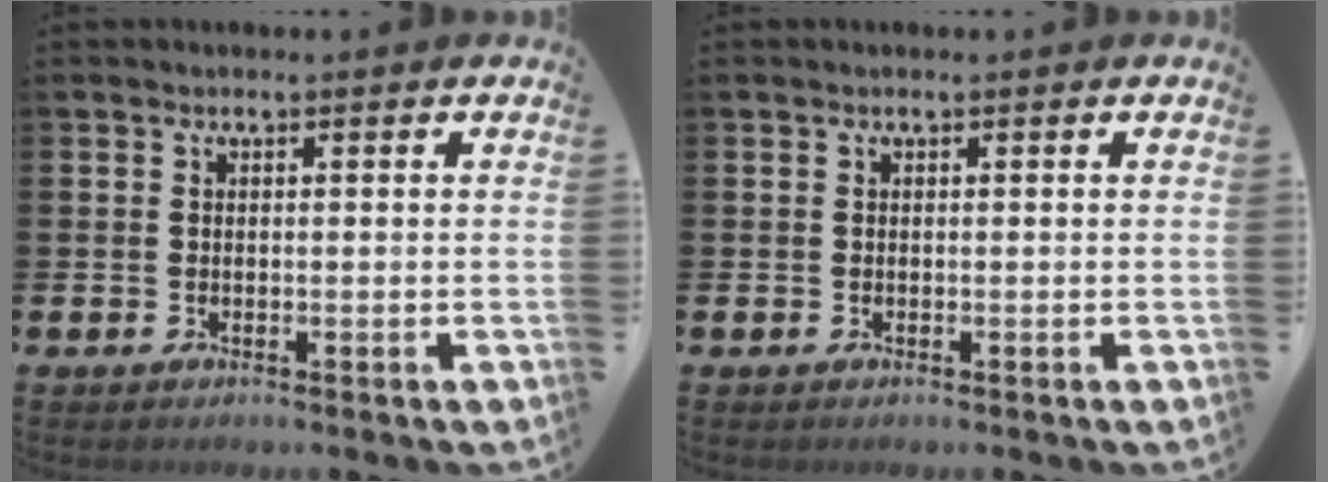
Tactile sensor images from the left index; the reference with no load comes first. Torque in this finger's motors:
{"motor_torque": [-0.11, -0.05, 0.03, -0.01]}